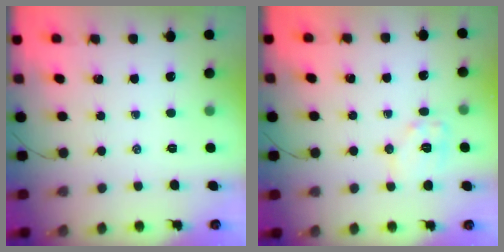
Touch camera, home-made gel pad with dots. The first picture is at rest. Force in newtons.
{"total": 8.5, "press": 8.5, "slide": 0.2}